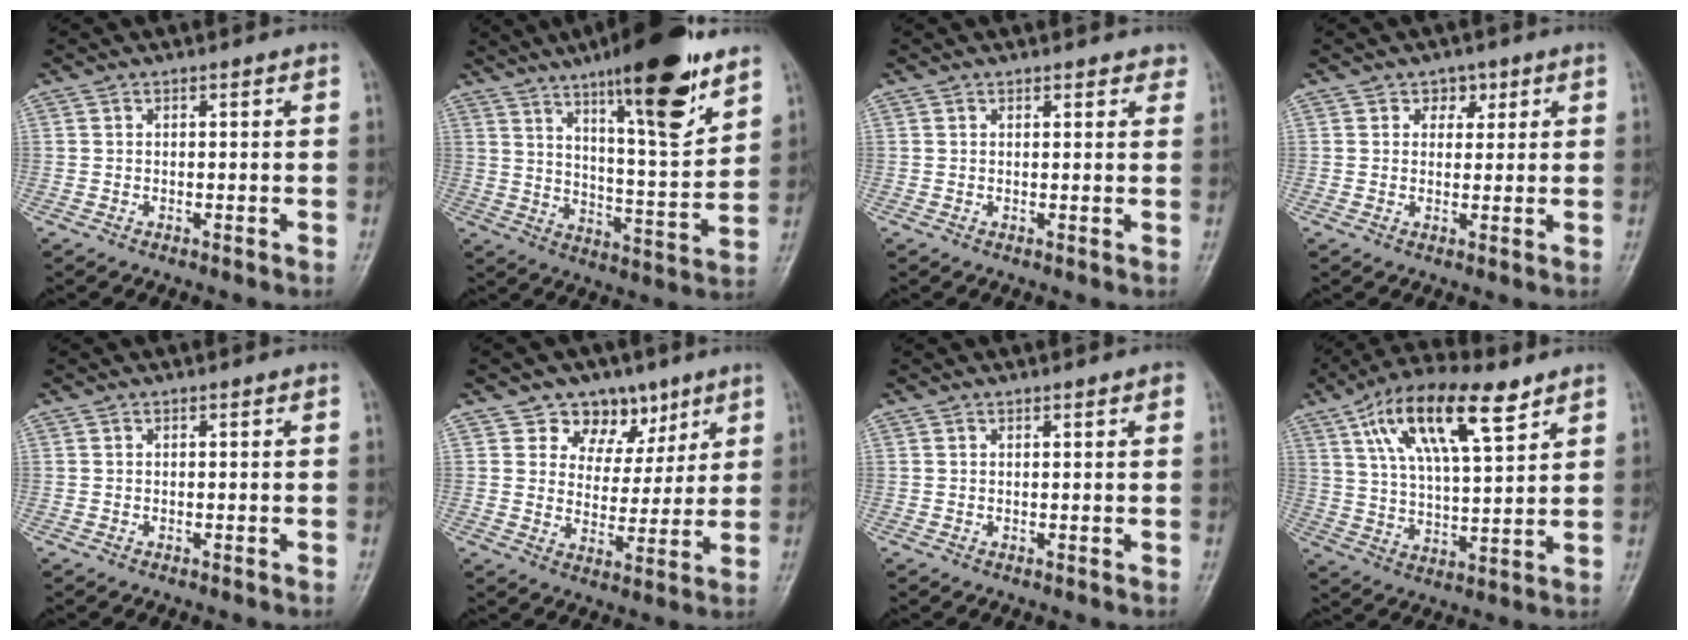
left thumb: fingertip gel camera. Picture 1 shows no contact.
{"total": 19.9, "force": [12.6, 4.0, 14.9], "torque": [-0.199, -0.068, 0.200]}
{"total": 2.5, "force": [2.1, 1.2, 0.9], "torque": [0.015, -0.005, 0.019]}
{"total": 3.1, "force": [1.6, 2.4, 1.0], "torque": [0.014, -0.005, 0.018]}
{"total": 0.0}
{"total": 9.6, "force": [5.9, 7.1, 2.7], "torque": [0.005, -0.026, 0.096]}
{"total": 1.4, "force": [0.9, 0.4, 0.9], "torque": [-0.009, -0.002, 0.010]}
{"total": 17.2, "force": [9.1, 6.3, 13.1], "torque": [-0.209, -0.018, 0.162]}